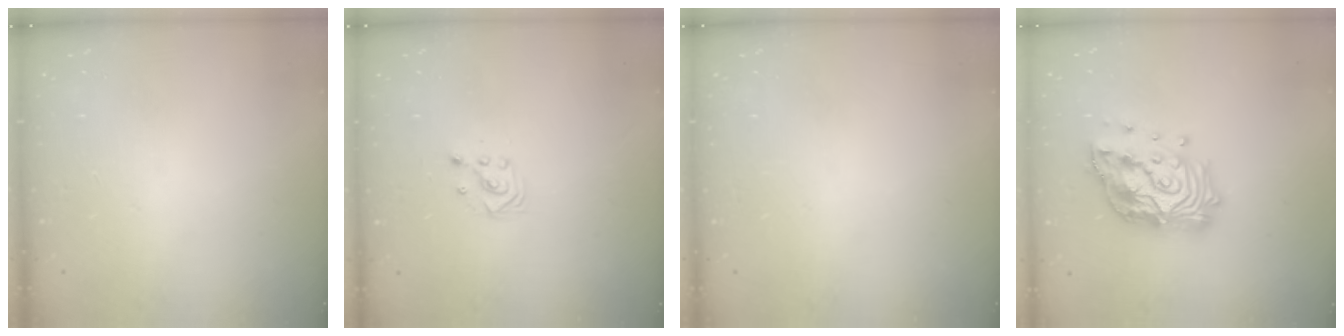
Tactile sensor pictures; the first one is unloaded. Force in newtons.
{"total": 2.2, "press": 2.2, "slide": 0.2}
{"total": 0.0}
{"total": 19.2, "press": 19.1, "slide": 1.9}